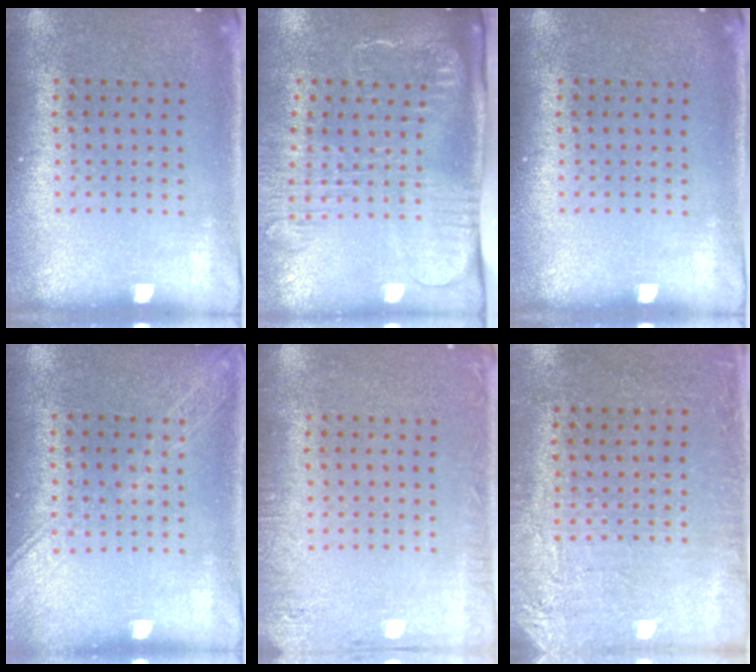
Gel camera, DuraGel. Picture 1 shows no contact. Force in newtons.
{"total": 2.6, "press": 2.0, "slide": 1.7}
{"total": 0.0}
{"total": 1.6, "press": 1.6, "slide": 0.4}
{"total": 1.9, "press": 1.9, "slide": 0.2}
{"total": 2.8, "press": 2.6, "slide": 1.1}